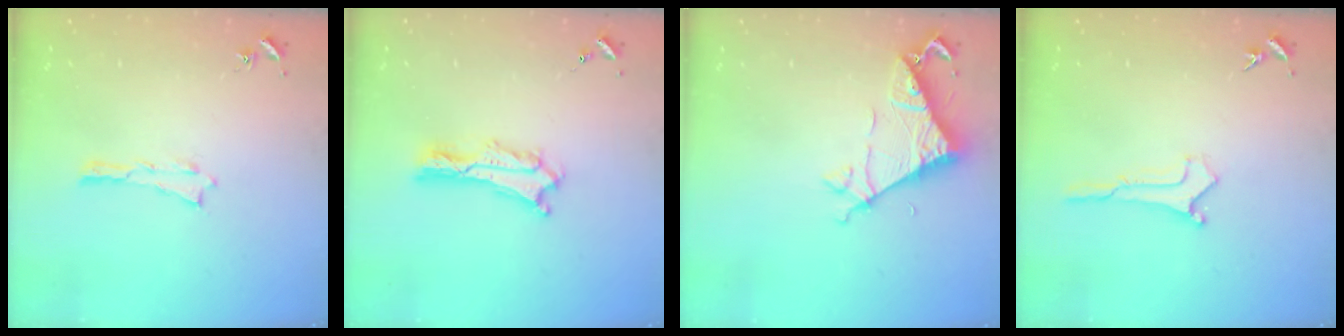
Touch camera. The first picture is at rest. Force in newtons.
{"total": 2.0, "press": 2.0, "slide": 0.2}
{"total": 7.3, "press": 7.3, "slide": 0.5}
{"total": 0.0}